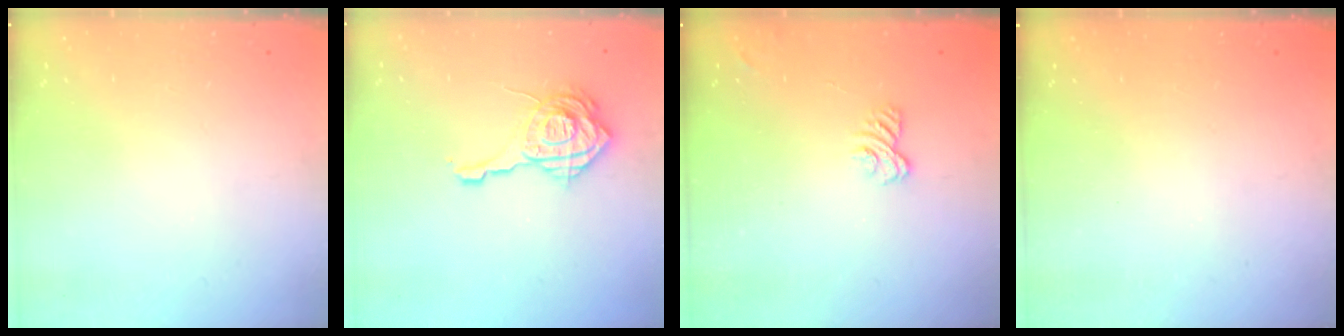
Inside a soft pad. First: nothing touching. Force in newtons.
{"total": 13.9, "press": 13.8, "slide": 1.5}
{"total": 2.3, "press": 1.9, "slide": 1.2}
{"total": 2.4, "press": 2.3, "slide": 0.8}